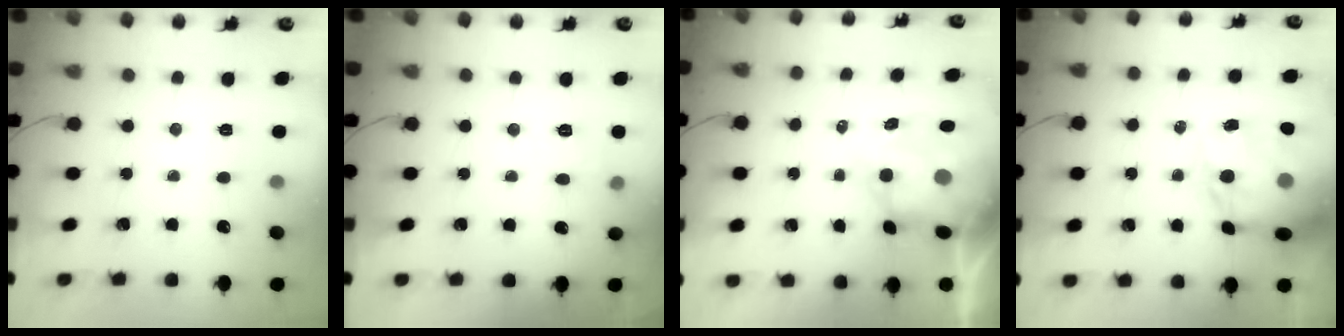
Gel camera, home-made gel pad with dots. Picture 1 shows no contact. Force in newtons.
{"total": 4.1, "press": 3.7, "slide": 1.6}
{"total": 8.9, "press": 8.3, "slide": 3.0}
{"total": 16.9, "press": 16.4, "slide": 3.9}